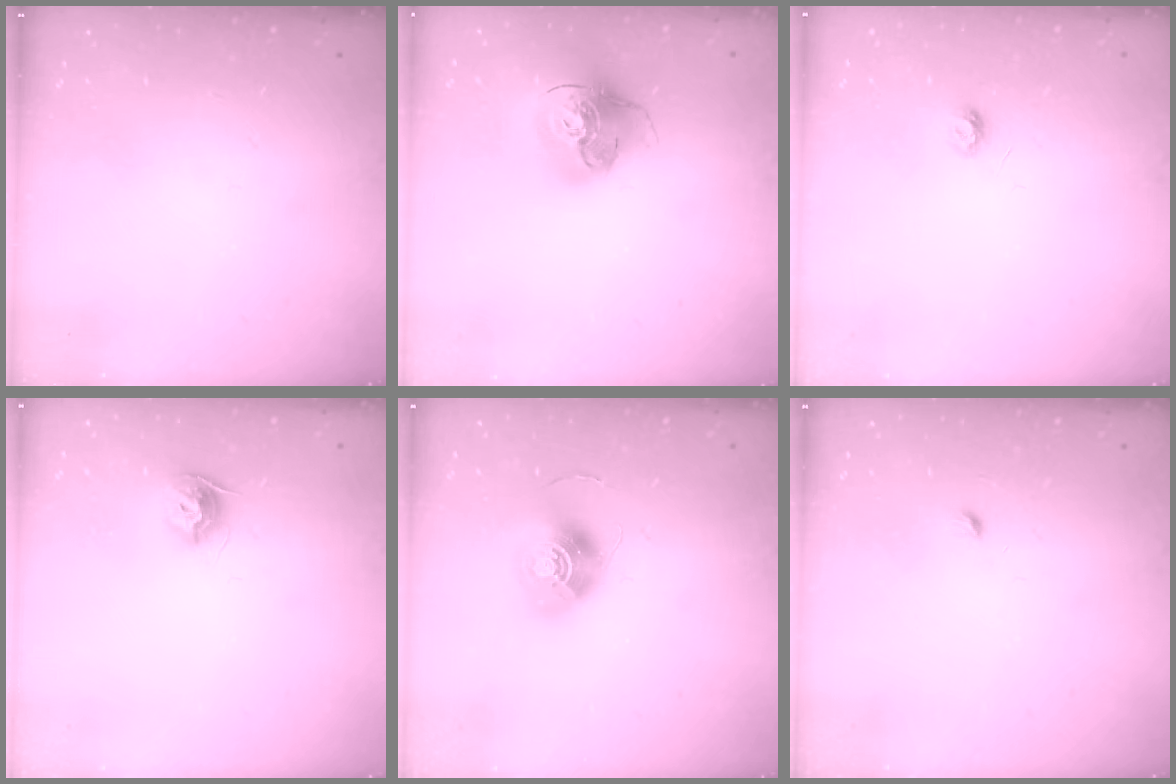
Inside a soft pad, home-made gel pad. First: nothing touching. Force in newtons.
{"total": 18.6, "press": 18.5, "slide": 2.0}
{"total": 4.6, "press": 4.6, "slide": 0.5}
{"total": 8.8, "press": 8.8, "slide": 0.4}
{"total": 13.5, "press": 13.5, "slide": 0.6}
{"total": 2.9, "press": 2.9, "slide": 0.4}